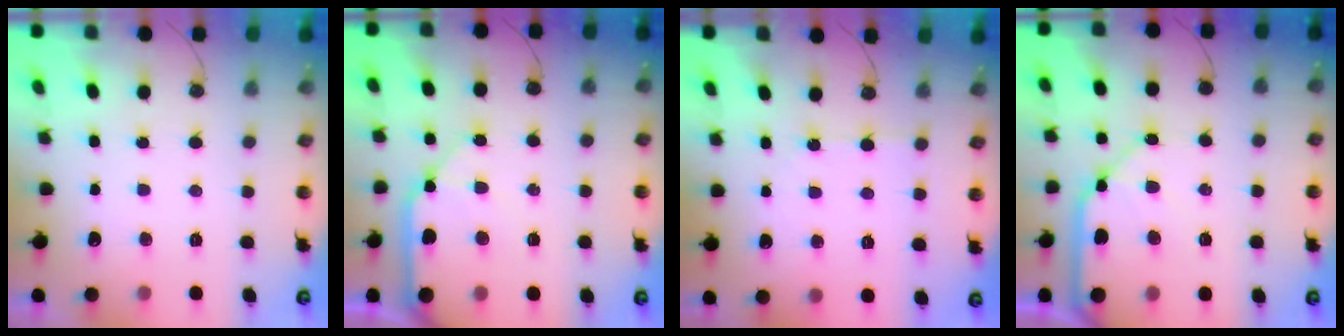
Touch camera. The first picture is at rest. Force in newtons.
{"total": 13.2, "press": 13.1, "slide": 1.9}
{"total": 2.7, "press": 2.7, "slide": 0.4}
{"total": 13.0, "press": 12.9, "slide": 1.4}